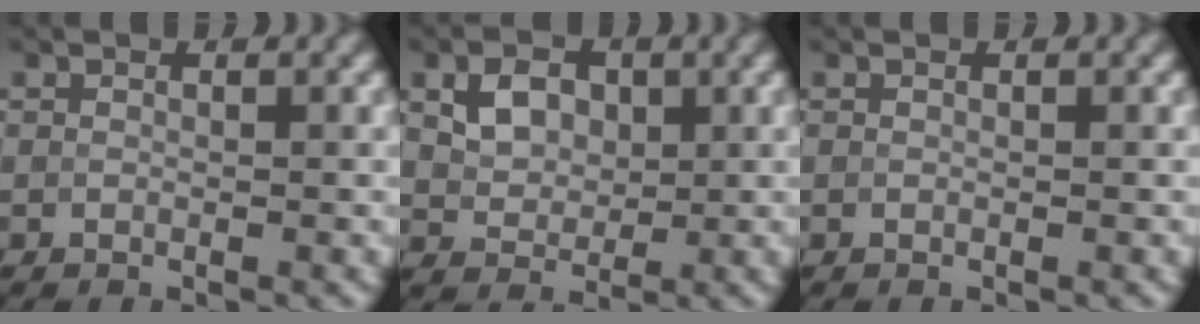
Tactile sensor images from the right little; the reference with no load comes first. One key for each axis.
{"total": 3.4, "fx": 1.0, "fy": 2.6, "fz": 2.0, "tx": -0.040, "ty": 0.001, "tz": 0.016}
{"total": 0.0}